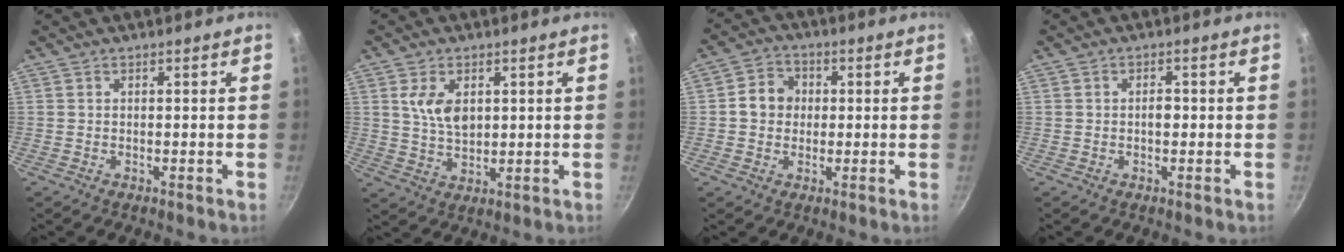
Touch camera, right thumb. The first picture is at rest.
{"total": 6.4, "force": [2.0, 3.8, 4.8], "torque": [-0.077, -0.011, 0.046]}
{"total": 6.3, "force": [0.3, 5.6, 3.0], "torque": [-0.035, 0.015, -0.002]}
{"total": 1.6, "force": [-0.1, 0.9, 1.2], "torque": [-0.012, 0.004, -0.004]}